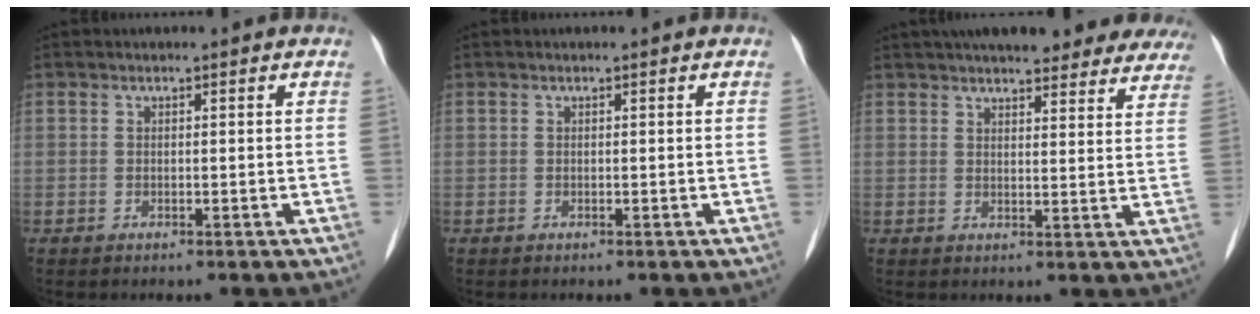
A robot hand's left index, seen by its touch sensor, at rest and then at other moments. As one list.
[{"total": 0.0}, {"total": 23.1, "force": [20.1, 5.6, 9.9], "torque": [-0.133, 0.008, 0.237]}]